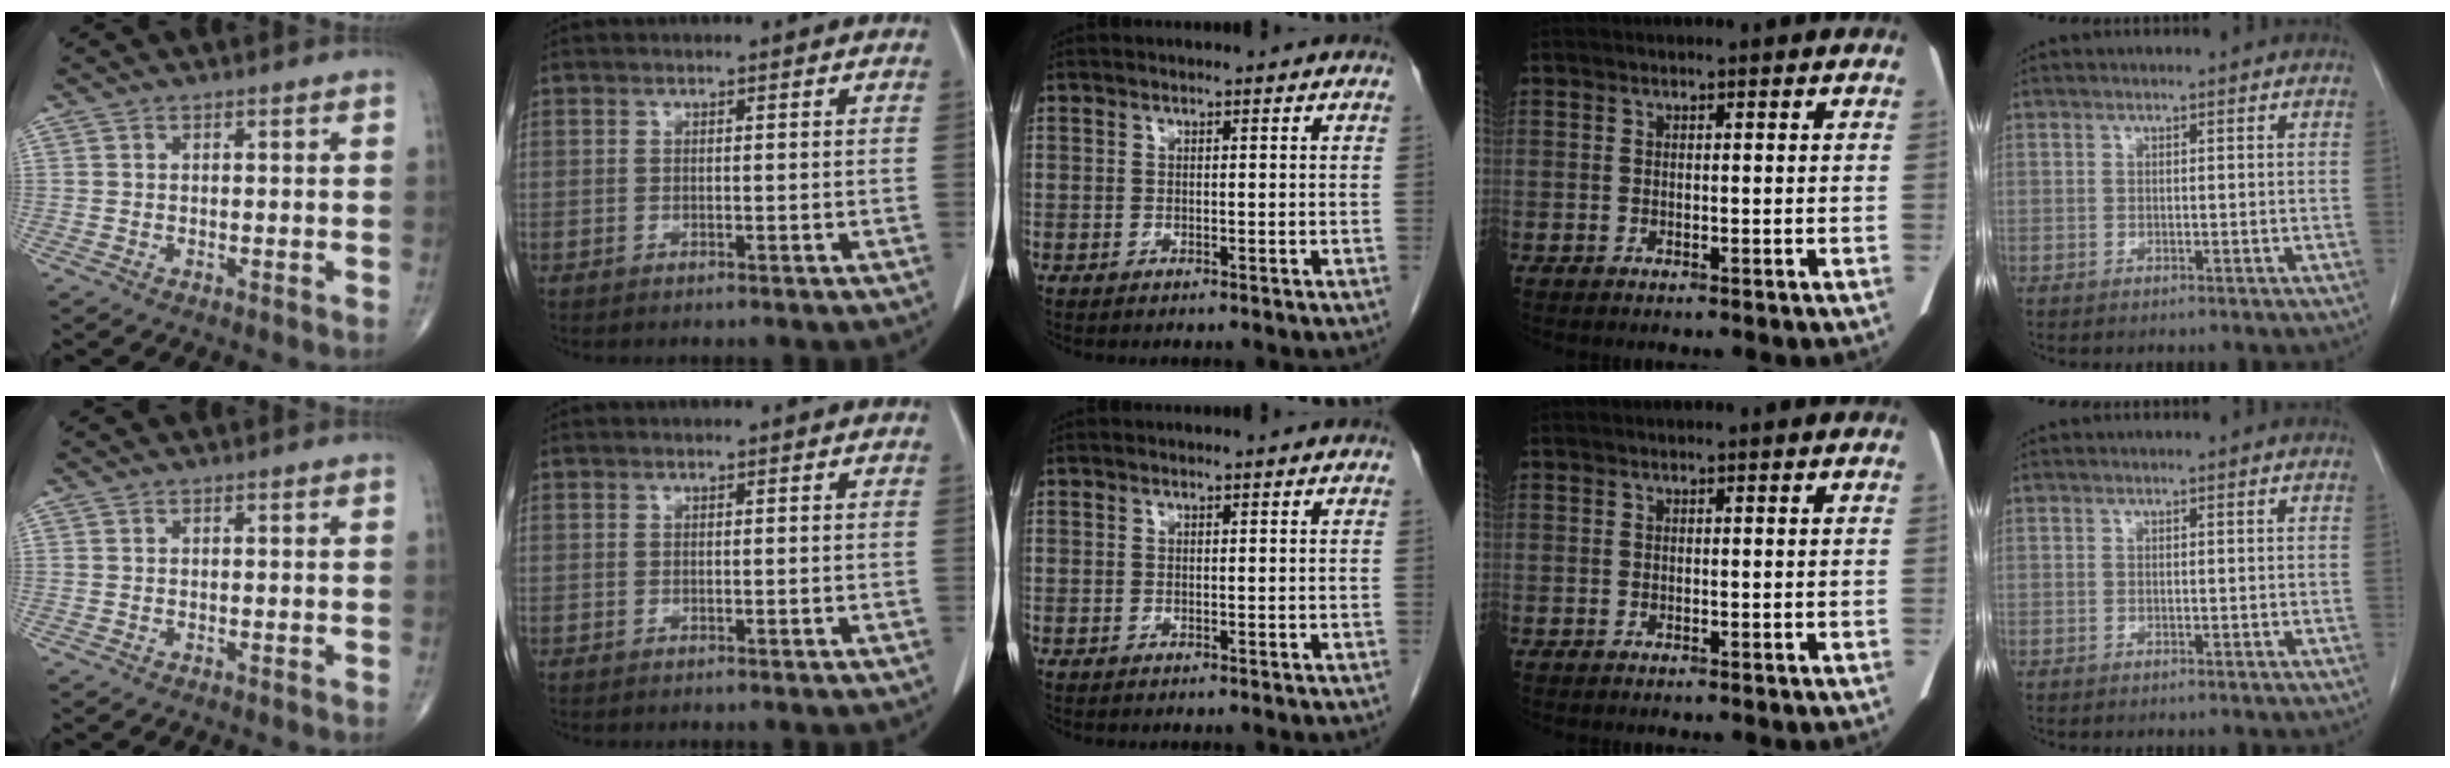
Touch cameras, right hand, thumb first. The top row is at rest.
{}